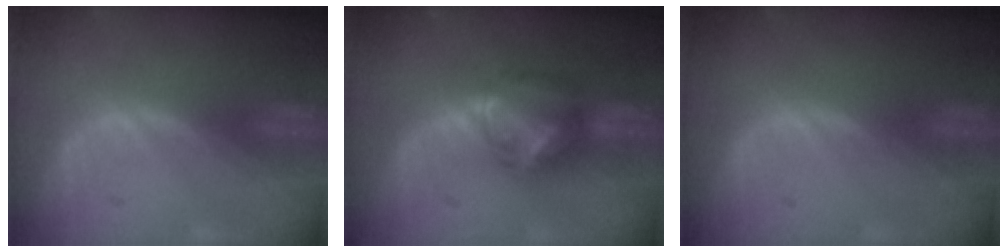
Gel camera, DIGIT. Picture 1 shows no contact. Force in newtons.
{"total": 6.2, "press": 6.0, "slide": 1.5}
{"total": 0.0}